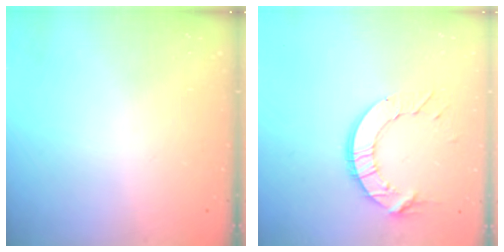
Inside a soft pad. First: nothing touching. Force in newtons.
{"total": 10.4, "press": 10.3, "slide": 0.5}